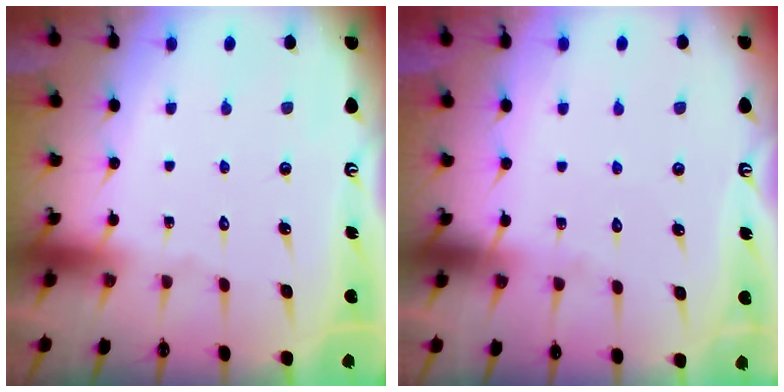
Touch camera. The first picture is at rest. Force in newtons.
{"total": 3.3, "press": 3.3, "slide": 0.4}